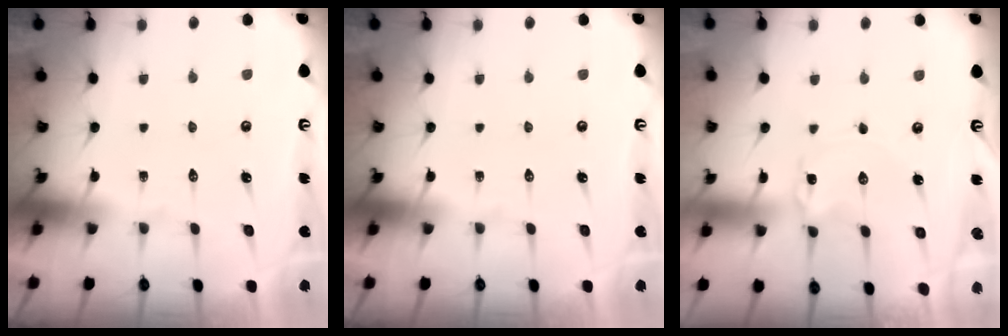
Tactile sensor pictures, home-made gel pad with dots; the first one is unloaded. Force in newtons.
{"total": 0.0}
{"total": 0.9, "press": 0.9, "slide": 0.1}